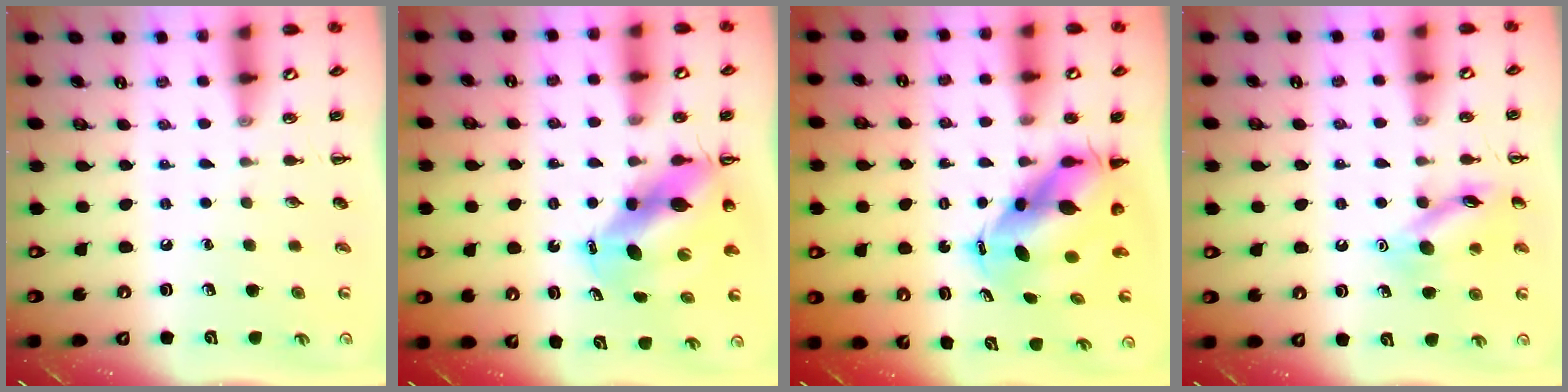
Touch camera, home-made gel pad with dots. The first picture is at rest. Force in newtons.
{"total": 9.1, "press": 8.8, "slide": 2.4}
{"total": 8.1, "press": 7.8, "slide": 2.4}
{"total": 12.7, "press": 12.6, "slide": 1.1}